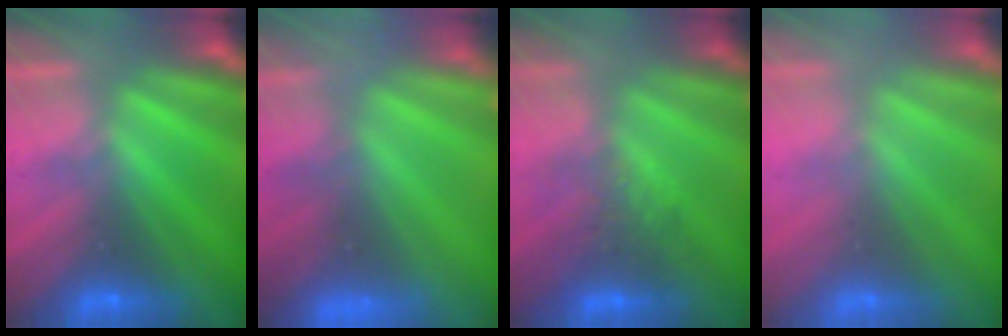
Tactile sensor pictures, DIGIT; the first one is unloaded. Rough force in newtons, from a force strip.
{"total": 6.8}
{"total": 2.7}
{"total": 2.3}